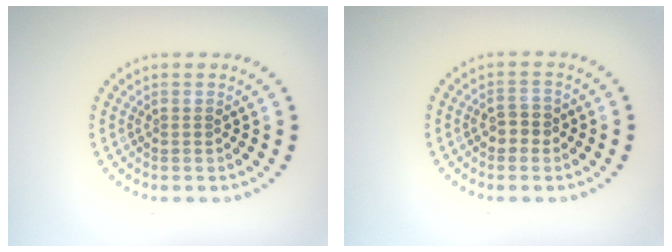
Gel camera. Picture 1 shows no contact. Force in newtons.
{"total": 1.8, "press": 1.8, "slide": 0.5}